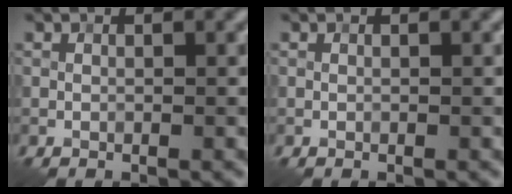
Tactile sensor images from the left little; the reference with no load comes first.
{"total": 0.0}